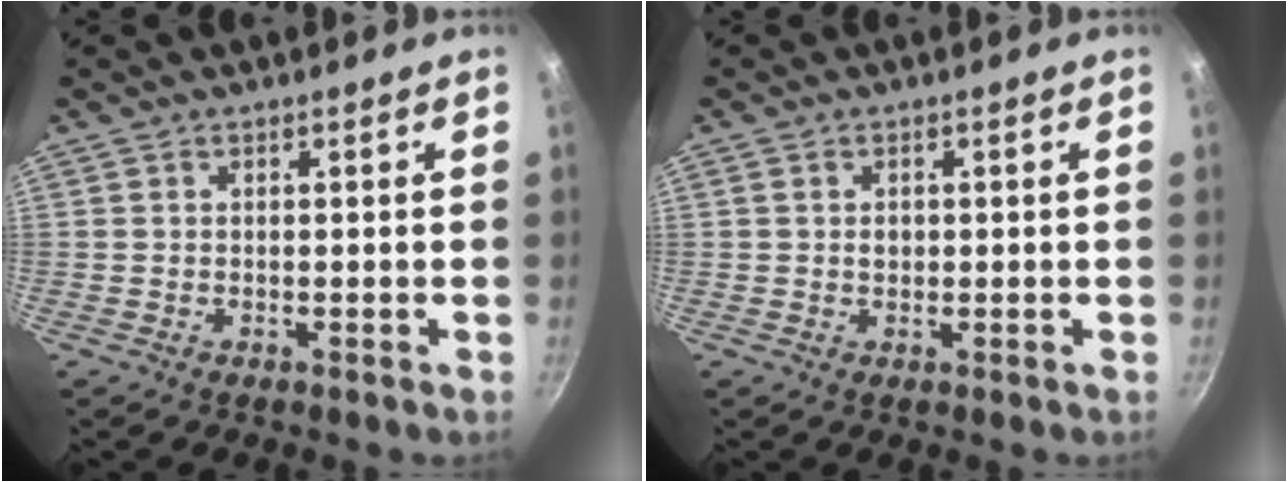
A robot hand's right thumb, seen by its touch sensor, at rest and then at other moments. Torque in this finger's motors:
{"motor_torque": [-0.38, 0.13, 0.38, -0.21, 0.00]}